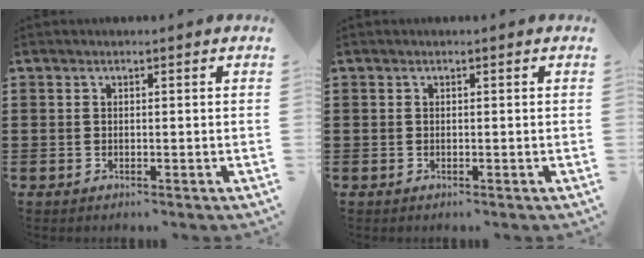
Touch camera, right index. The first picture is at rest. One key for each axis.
{"total": 0.0}